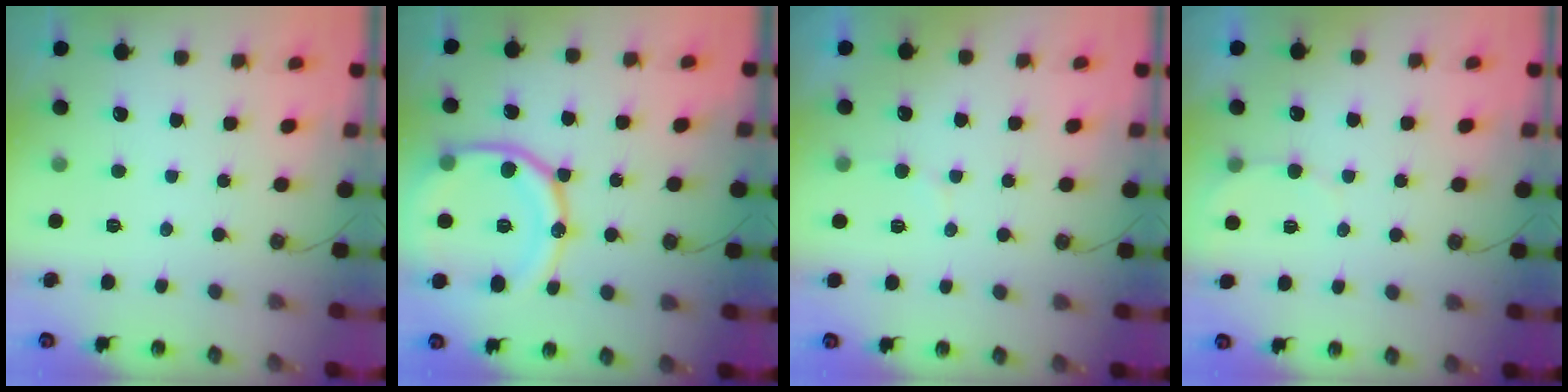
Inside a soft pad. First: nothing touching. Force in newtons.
{"total": 19.6, "press": 19.5, "slide": 2.1}
{"total": 5.0, "press": 4.9, "slide": 0.5}
{"total": 3.8, "press": 3.4, "slide": 1.6}